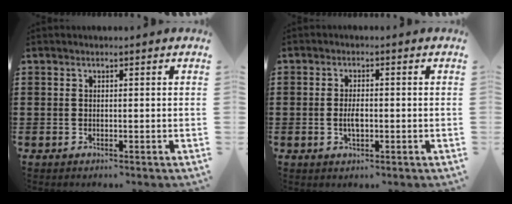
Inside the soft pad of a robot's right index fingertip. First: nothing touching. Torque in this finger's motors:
{"motor_torque": [-1.03, 1.11, 0.07, 0.01]}